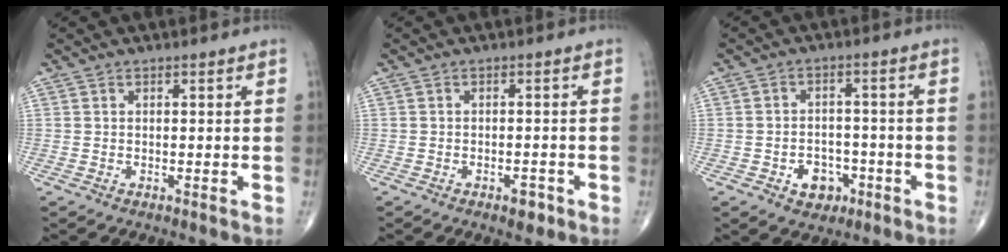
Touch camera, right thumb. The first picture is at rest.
{"total": 2.6, "force": [-1.5, 1.3, 1.8], "torque": [-0.017, 0.004, -0.018]}
{"total": 6.1, "force": [-2.7, 4.6, 2.9], "torque": [-0.018, 0.024, -0.035]}